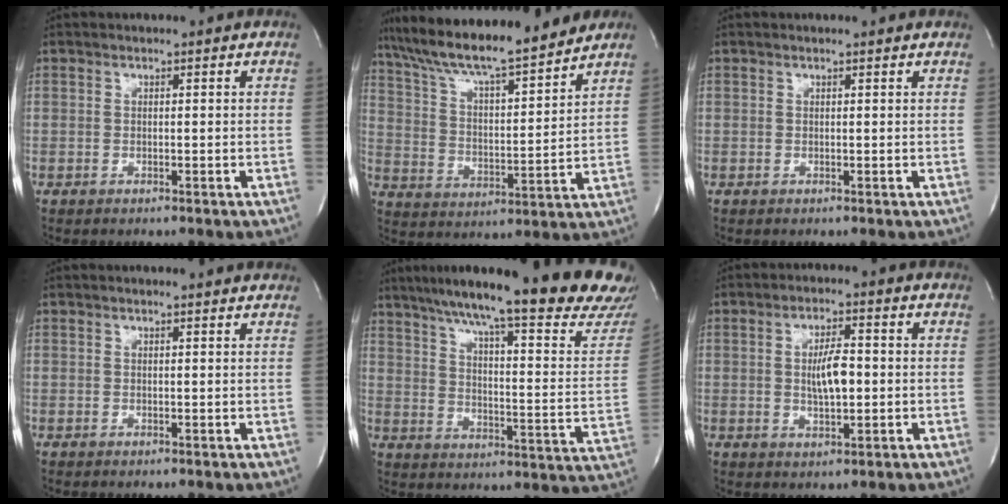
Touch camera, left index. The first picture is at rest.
{"total": 18.0, "force": [15.7, 1.6, 8.7], "torque": [-0.157, 0.012, 0.257]}
{"total": 0.6, "force": [0.6, -0.1, 0.1], "torque": [-0.010, -0.002, 0.006]}
{"total": 2.4, "force": [2.3, 0.1, 0.6], "torque": [-0.015, 0.002, 0.017]}
{"total": 29.2, "force": [24.7, 2.0, 15.3], "torque": [-0.219, -0.078, 0.317]}
{"total": 5.6, "force": [-0.1, 1.7, 5.3], "torque": [-0.097, 0.002, 0.001]}